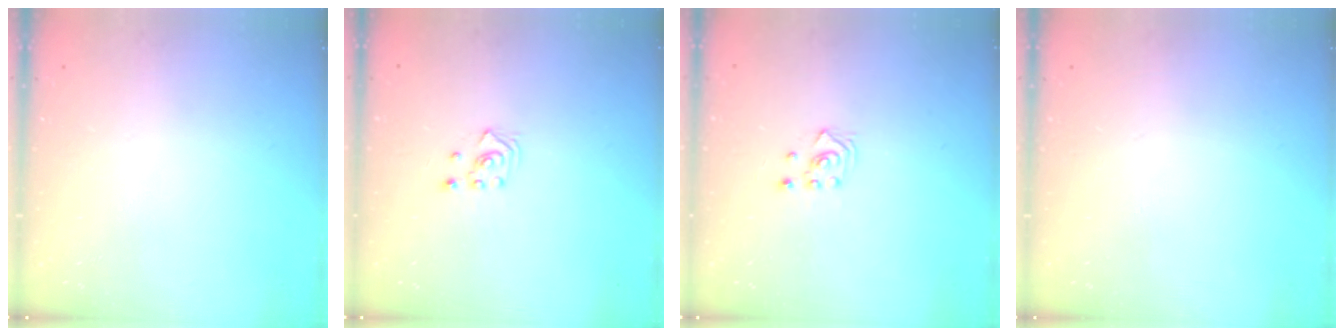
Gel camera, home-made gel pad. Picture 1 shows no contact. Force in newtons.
{"total": 2.5, "press": 2.3, "slide": 1.0}
{"total": 2.6, "press": 2.4, "slide": 0.9}
{"total": 0.0}